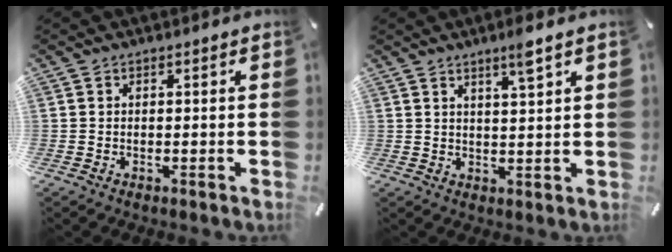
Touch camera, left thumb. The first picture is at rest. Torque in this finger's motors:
{"motor_torque": [0.10, -0.40, 0.19, 0.05, 0.00]}